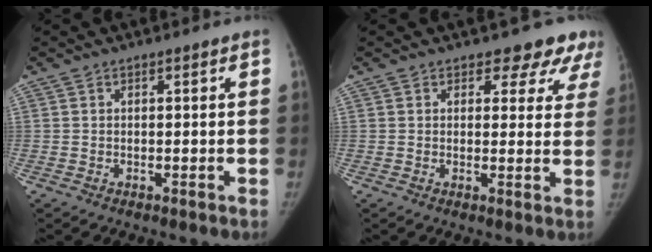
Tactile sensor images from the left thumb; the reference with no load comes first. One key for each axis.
{"total": 7.5, "fx": 6.1, "fy": 4.1, "fz": 1.5, "tx": 0.032, "ty": -0.025, "tz": 0.047}